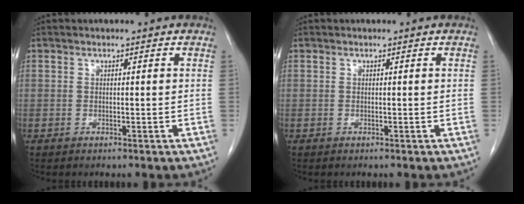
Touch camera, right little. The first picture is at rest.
{"total": 0.0}